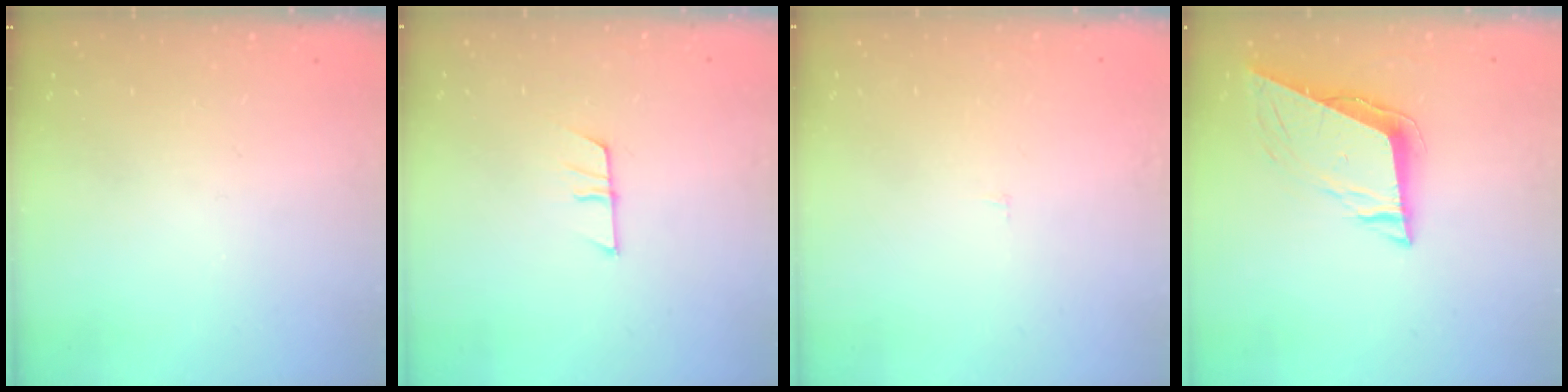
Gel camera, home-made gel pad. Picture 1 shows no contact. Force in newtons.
{"total": 7.1, "press": 7.1, "slide": 0.6}
{"total": 1.6, "press": 1.6, "slide": 0.1}
{"total": 8.9, "press": 8.4, "slide": 2.7}